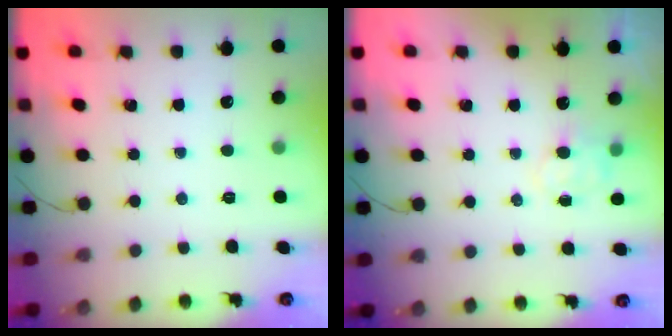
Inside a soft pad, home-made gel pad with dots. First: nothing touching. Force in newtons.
{"total": 5.2, "press": 5.1, "slide": 0.8}